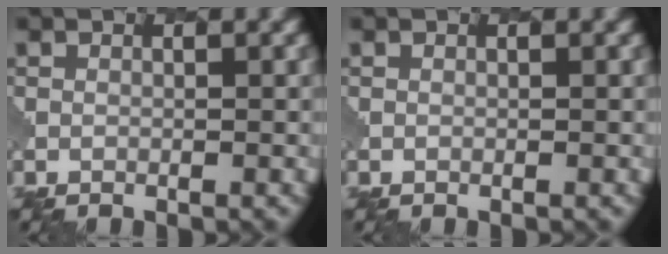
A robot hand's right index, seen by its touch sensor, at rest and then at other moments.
{"total": 0.0}